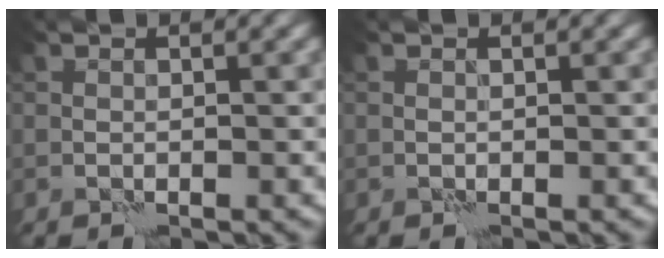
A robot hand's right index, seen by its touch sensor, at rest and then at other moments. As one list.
[{"total": 0.0}]